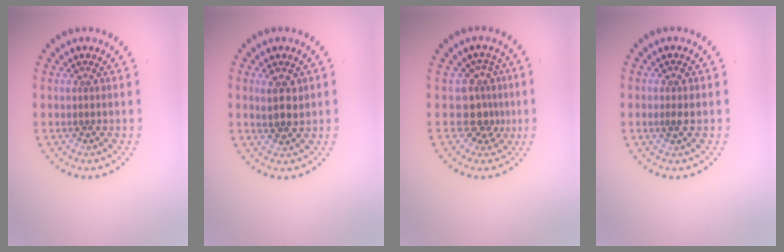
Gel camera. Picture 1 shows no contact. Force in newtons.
{"total": 2.3, "press": 2.2, "slide": 0.8}
{"total": 3.0, "press": 2.3, "slide": 2.0}
{"total": 1.2, "press": 1.1, "slide": 0.1}